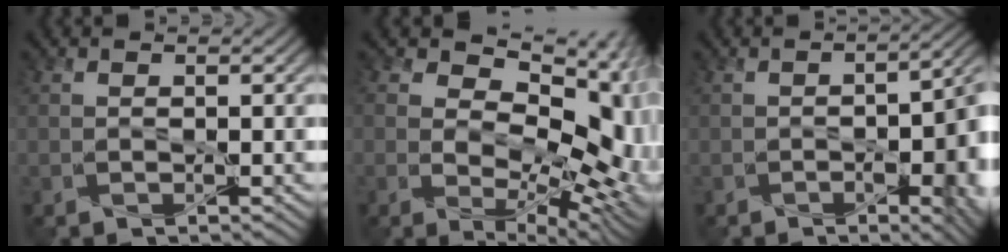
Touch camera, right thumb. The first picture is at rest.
{"total": 12.7, "force": [1.6, 8.0, 9.7], "torque": [-0.142, -0.017, 0.027]}
{"total": 8.1, "force": [-2.7, 2.9, 7.1], "torque": [-0.088, -0.021, -0.029]}